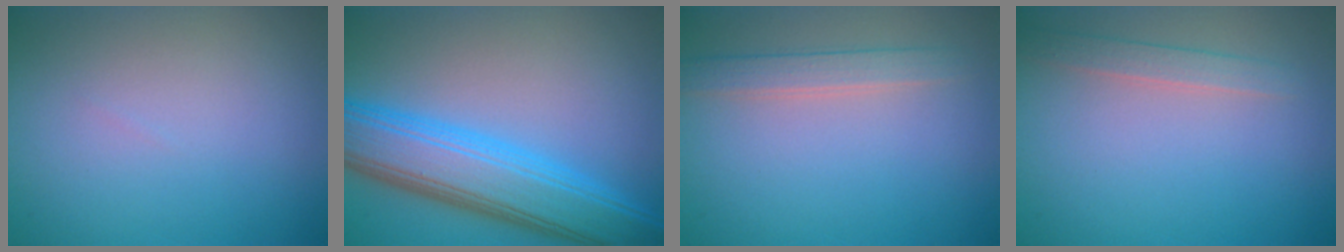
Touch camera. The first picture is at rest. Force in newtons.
{"total": 8.6, "press": 8.6, "slide": 0.1}
{"total": 2.1, "press": 2.1, "slide": 0.2}
{"total": 1.6, "press": 1.6, "slide": 0.2}